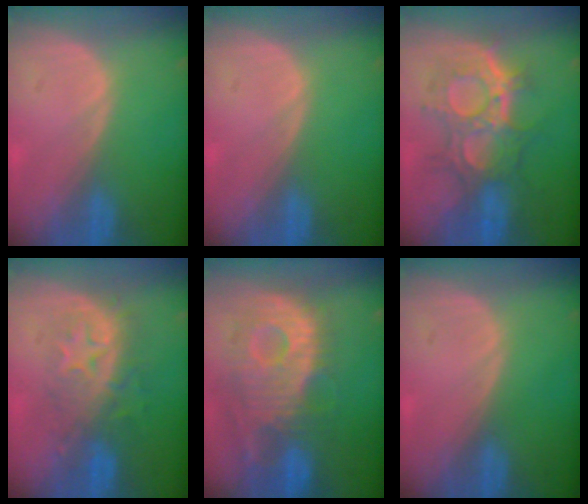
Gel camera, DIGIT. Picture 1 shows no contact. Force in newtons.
{"total": 0.0}
{"total": 9.5, "press": 9.3, "slide": 2.0}
{"total": 8.2, "press": 7.7, "slide": 2.8}
{"total": 11.8, "press": 10.6, "slide": 5.1}
{"total": 0.0}